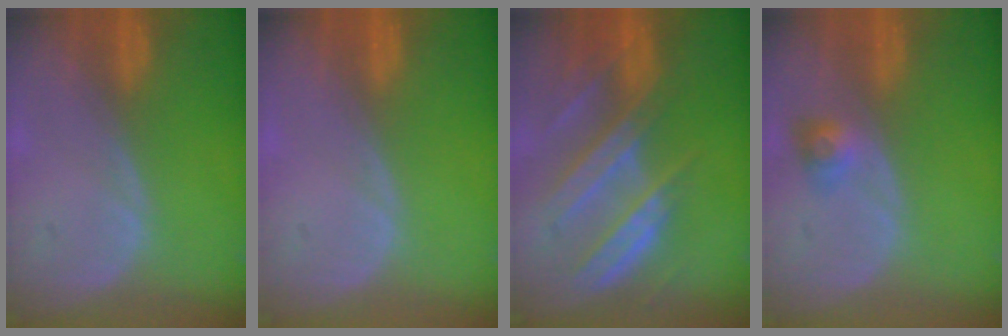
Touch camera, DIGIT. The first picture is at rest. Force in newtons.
{"total": 0.0}
{"total": 8.8, "press": 8.0, "slide": 3.6}
{"total": 2.9, "press": 2.7, "slide": 1.2}